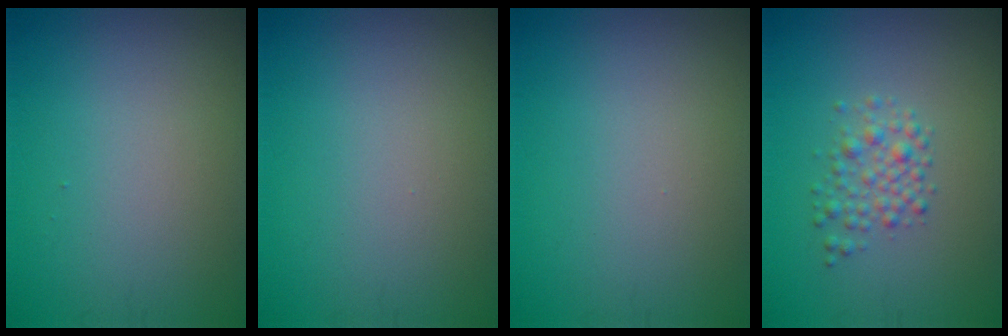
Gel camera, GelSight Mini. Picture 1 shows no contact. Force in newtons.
{"total": 0.0}
{"total": 0.0}
{"total": 2.2, "press": 2.2, "slide": 0.1}